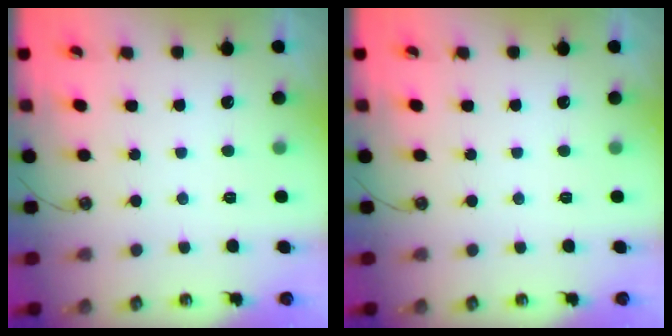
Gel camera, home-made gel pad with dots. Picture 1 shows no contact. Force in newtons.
{"total": 0.0}